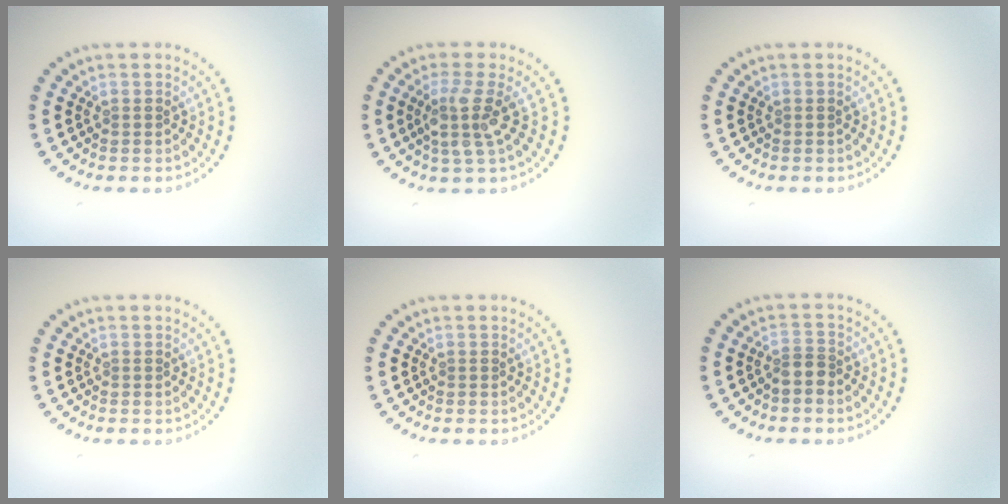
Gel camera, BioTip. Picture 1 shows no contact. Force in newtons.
{"total": 3.2, "press": 2.5, "slide": 2.0}
{"total": 0.0}
{"total": 0.0}
{"total": 0.0}
{"total": 1.8, "press": 1.5, "slide": 1.0}